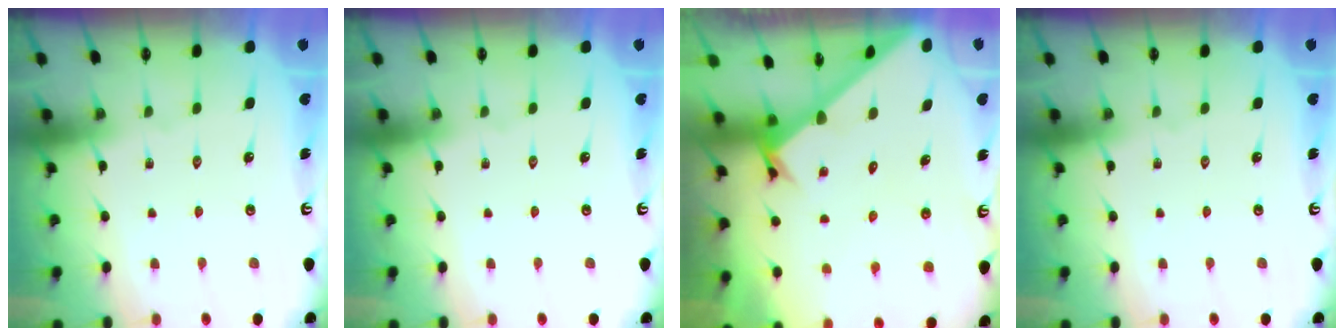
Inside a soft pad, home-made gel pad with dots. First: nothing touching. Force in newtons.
{"total": 0.0}
{"total": 2.2, "press": 2.2, "slide": 0.1}
{"total": 0.0}